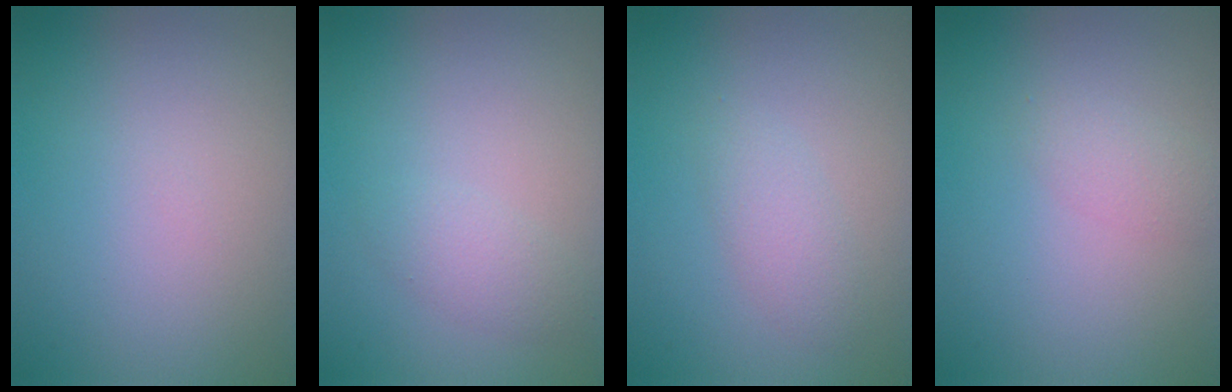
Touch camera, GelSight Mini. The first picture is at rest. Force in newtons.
{"total": 1.6, "press": 1.6, "slide": 0.1}
{"total": 1.8, "press": 1.8, "slide": 0.1}
{"total": 1.5, "press": 1.5, "slide": 0.1}